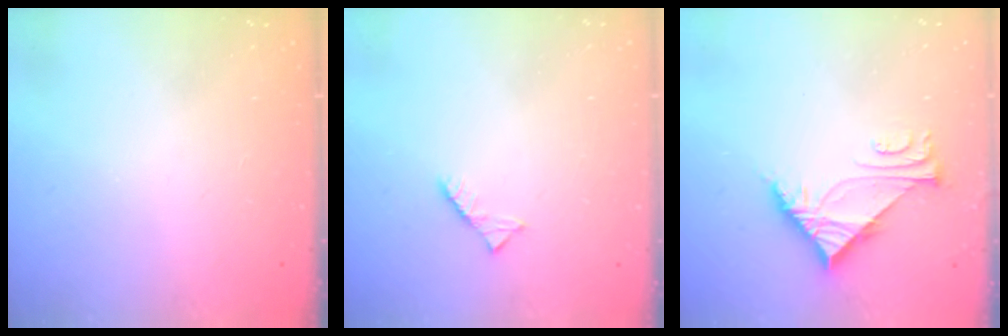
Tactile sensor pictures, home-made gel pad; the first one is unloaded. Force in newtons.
{"total": 2.6, "press": 2.6, "slide": 0.4}
{"total": 6.5, "press": 6.5, "slide": 0.5}